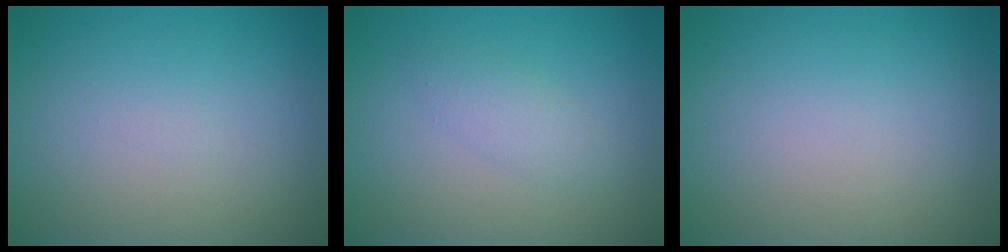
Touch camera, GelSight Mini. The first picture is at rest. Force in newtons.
{"total": 1.7, "press": 1.7, "slide": 0.1}
{"total": 0.0}